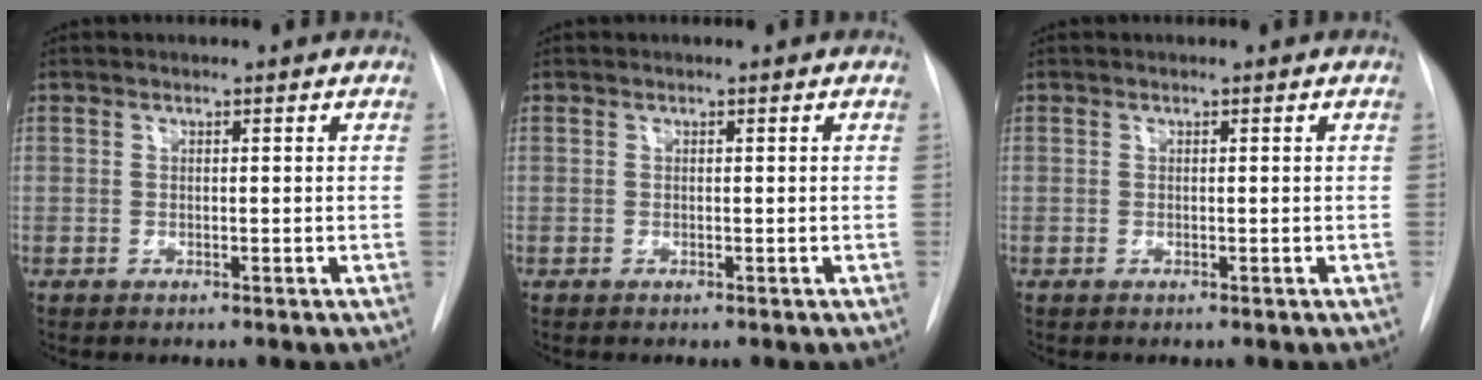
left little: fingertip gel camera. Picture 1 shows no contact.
{"total": 0.0}
{"total": 0.0}